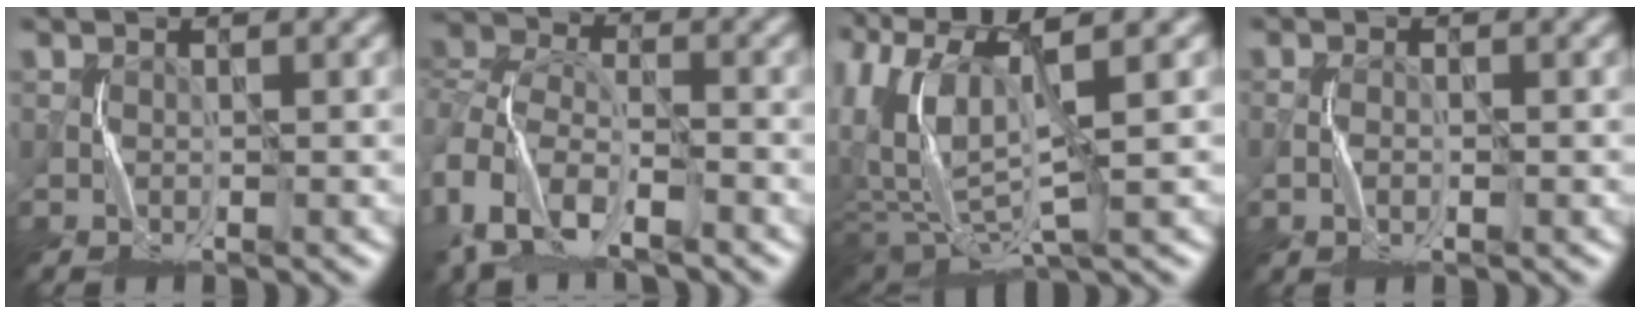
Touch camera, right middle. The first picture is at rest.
{"total": 13.2, "force": [-6.7, 8.9, 7.1], "torque": [-0.164, -0.008, -0.126]}
{"total": 8.9, "force": [2.7, 4.0, 7.4], "torque": [-0.183, -0.003, 0.056]}
{"total": 0.9, "force": [-0.7, 0.4, 0.5], "torque": [-0.009, 0.002, -0.014]}